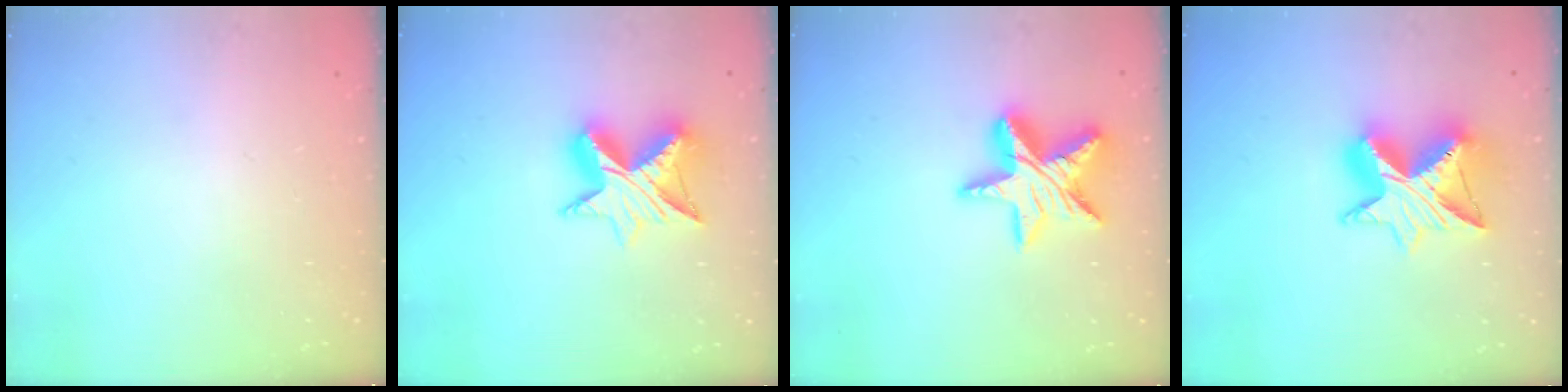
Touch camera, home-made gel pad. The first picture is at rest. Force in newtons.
{"total": 11.0, "press": 10.9, "slide": 0.7}
{"total": 17.2, "press": 17.2, "slide": 1.3}
{"total": 13.7, "press": 13.7, "slide": 1.1}